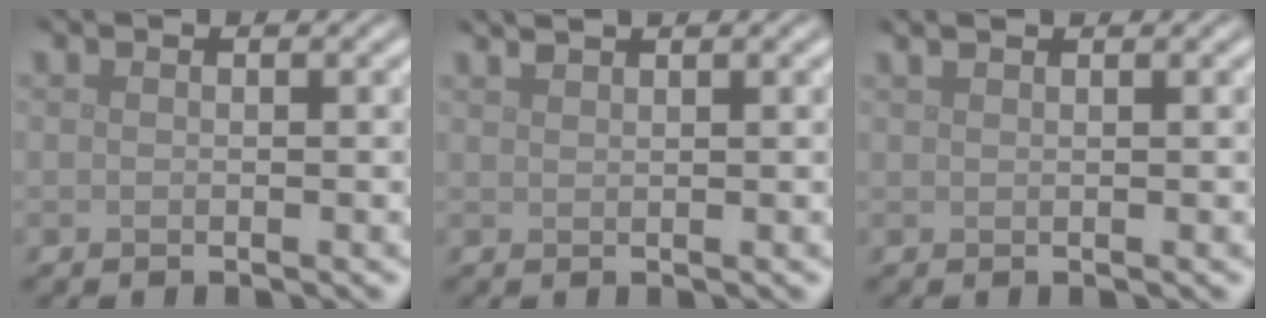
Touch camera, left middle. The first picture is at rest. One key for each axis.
{"total": 1.6, "fx": 1.4, "fy": 0.4, "fz": 0.7, "tx": -0.007, "ty": 0.005, "tz": 0.017}
{"total": 1.7, "fx": 1.3, "fy": 0.6, "fz": 0.9, "tx": -0.012, "ty": 0.006, "tz": 0.005}